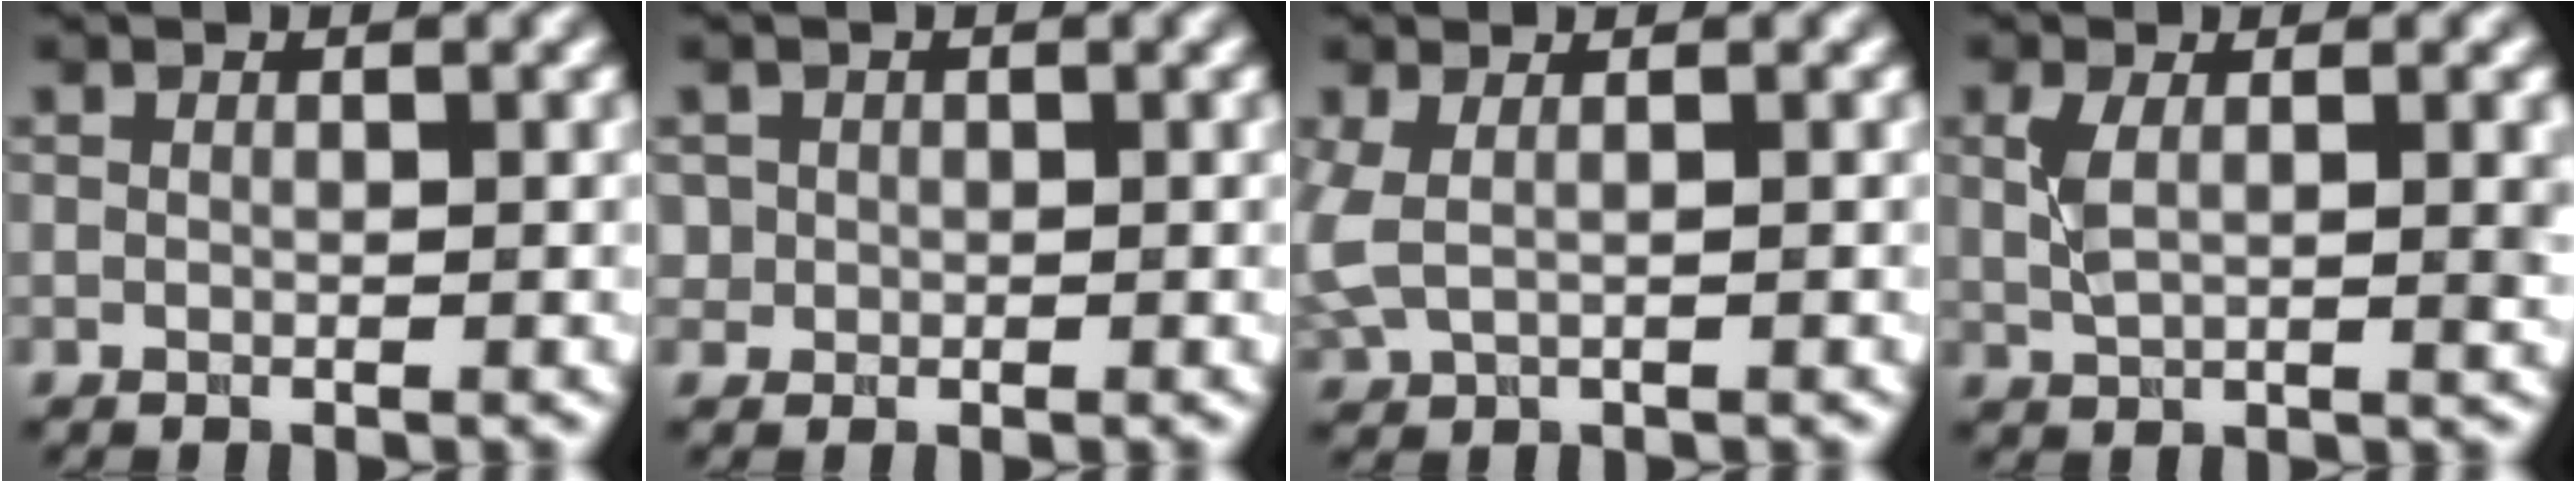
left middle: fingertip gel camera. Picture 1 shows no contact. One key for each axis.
{"total": 1.3, "fx": 0.1, "fy": 1.3, "fz": 0.1, "tx": 0.008, "ty": -0.003, "tz": 0.005}
{"total": 1.9, "fx": 0.4, "fy": 0.8, "fz": 1.7, "tx": -0.047, "ty": 0.001, "tz": 0.005}
{"total": 3.7, "fx": 0.8, "fy": 1.3, "fz": 3.3, "tx": -0.070, "ty": -0.003, "tz": 0.017}